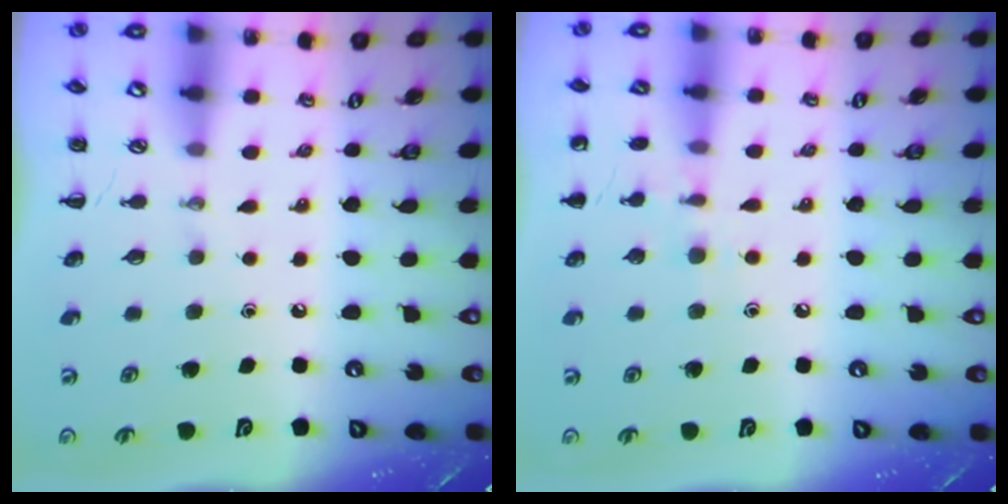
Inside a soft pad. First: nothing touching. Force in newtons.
{"total": 7.4, "press": 7.2, "slide": 1.9}